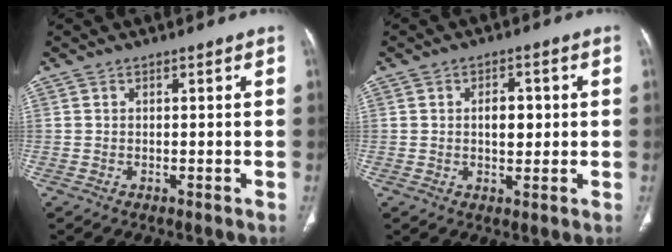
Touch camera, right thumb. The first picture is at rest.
{"total": 4.7, "force": [0.5, 2.8, 3.7], "torque": [-0.045, 0.004, 0.009]}